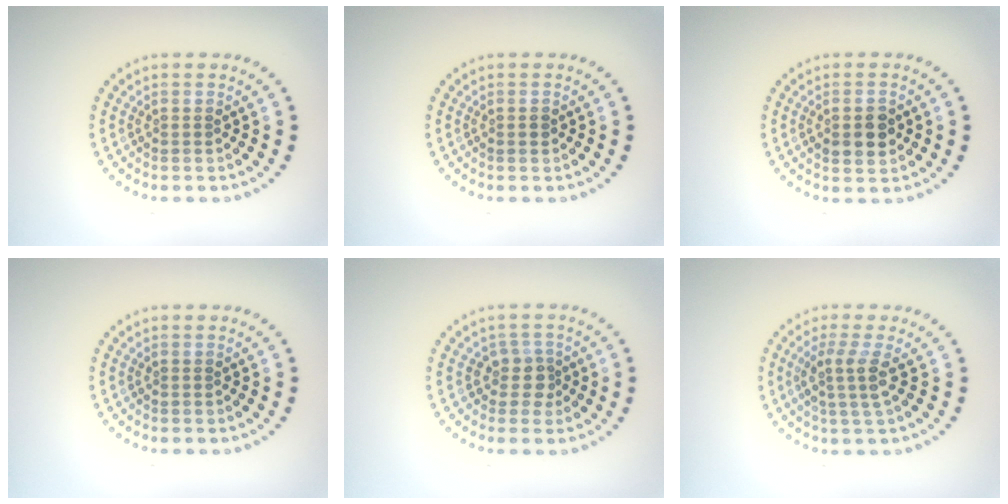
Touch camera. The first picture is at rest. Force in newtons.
{"total": 0.8, "press": 0.8, "slide": 0.2}
{"total": 2.5, "press": 2.5, "slide": 0.2}
{"total": 0.0}
{"total": 2.0, "press": 1.5, "slide": 1.2}
{"total": 2.6, "press": 2.0, "slide": 1.6}